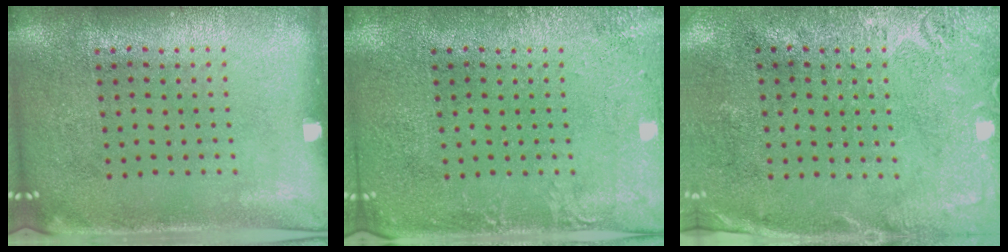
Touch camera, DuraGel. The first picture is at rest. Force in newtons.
{"total": 1.9, "press": 1.9, "slide": 0.2}
{"total": 2.6, "press": 2.2, "slide": 1.4}